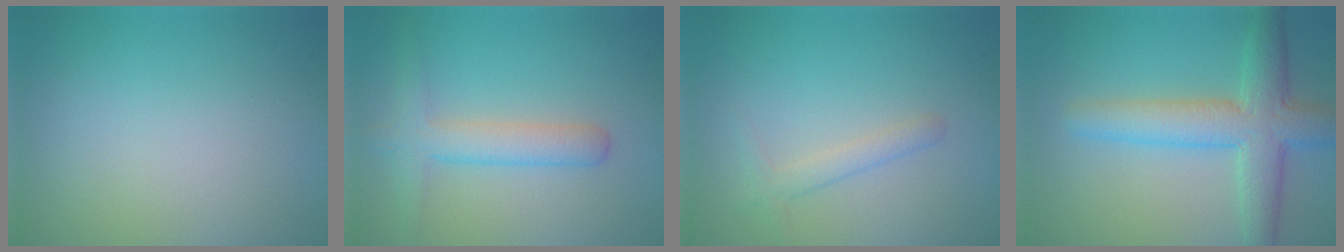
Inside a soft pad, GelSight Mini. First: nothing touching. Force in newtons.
{"total": 3.4, "press": 3.4, "slide": 0.1}
{"total": 1.6, "press": 1.6, "slide": 0.1}
{"total": 5.9, "press": 5.9, "slide": 0.3}